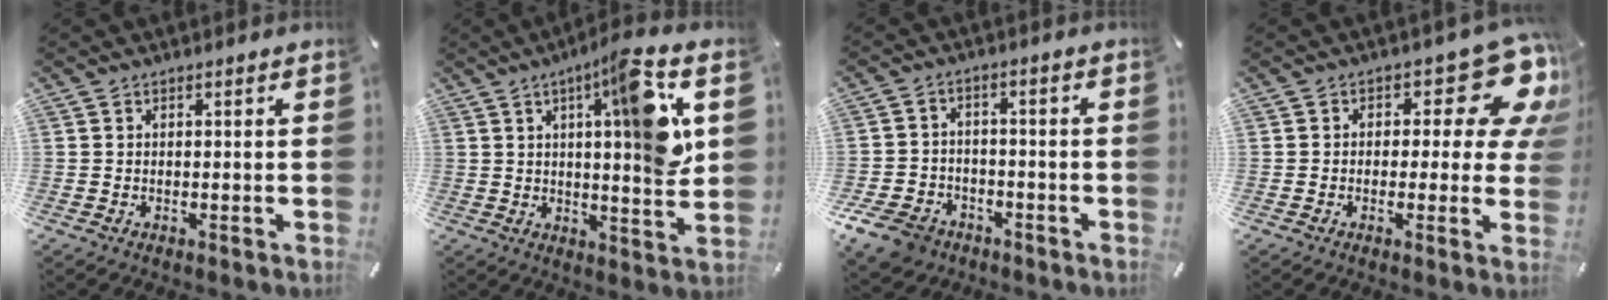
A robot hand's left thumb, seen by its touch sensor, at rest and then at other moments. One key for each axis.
{"total": 14.9, "fx": 5.4, "fy": 2.3, "fz": 13.7, "tx": -0.188, "ty": -0.028, "tz": 0.072}
{"total": 8.4, "fx": -5.7, "fy": 5.5, "fz": 2.8, "tx": -0.062, "ty": 0.036, "tz": -0.109}
{"total": 14.0, "fx": 5.9, "fy": 7.1, "fz": 10.6, "tx": -0.129, "ty": -0.036, "tz": 0.098}